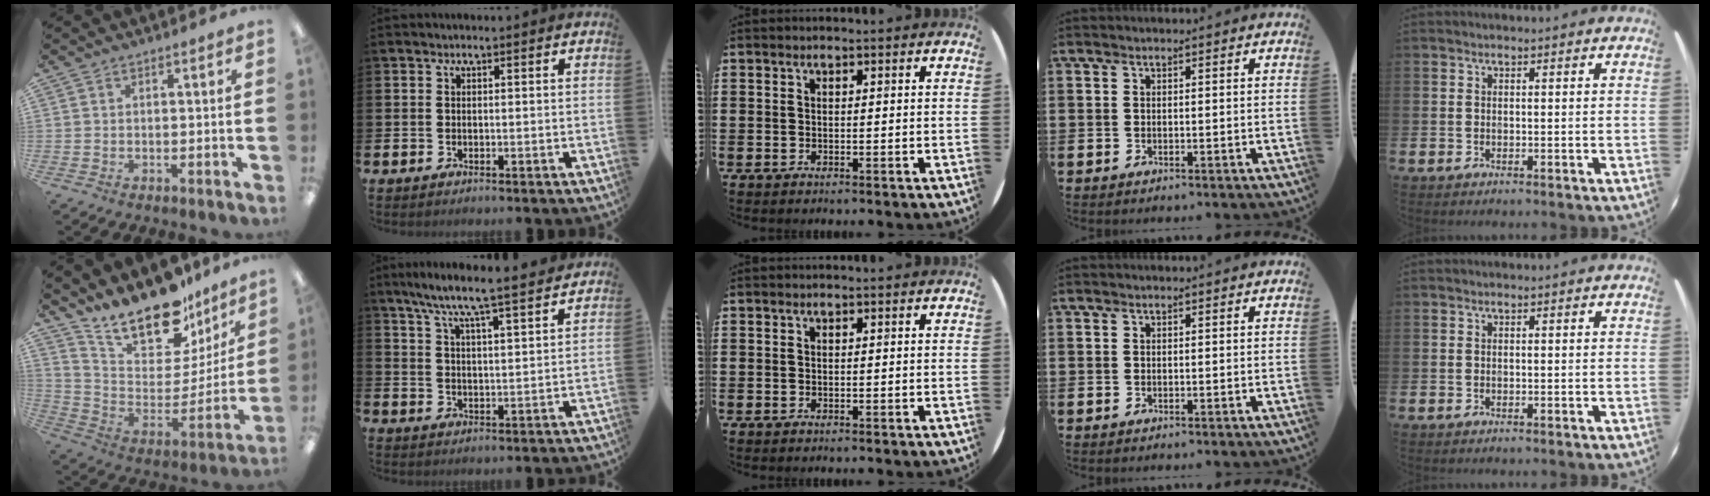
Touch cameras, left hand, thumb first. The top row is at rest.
{"thumb": {"total": 20.4, "force": [16.7, 8.2, 8.4], "torque": [-0.145, -0.124, 0.297]}, "index": {"total": 7.4, "force": [6.9, -0.4, 2.7], "torque": [-0.075, -0.047, 0.116]}}